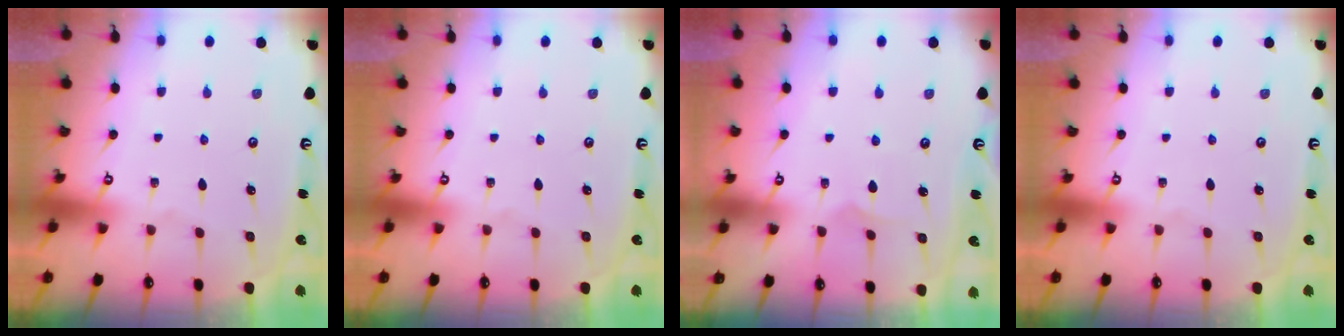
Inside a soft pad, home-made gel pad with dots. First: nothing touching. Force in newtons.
{"total": 0.0}
{"total": 4.4, "press": 4.3, "slide": 0.5}
{"total": 0.0}